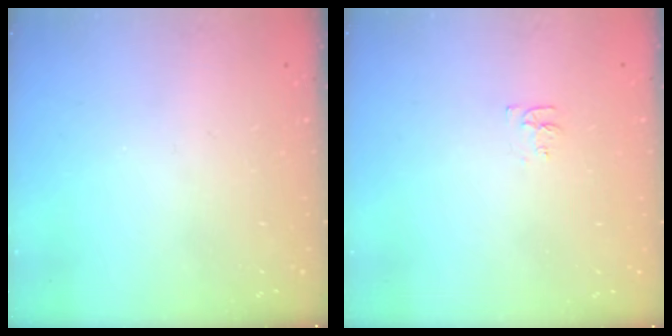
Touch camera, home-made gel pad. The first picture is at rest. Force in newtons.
{"total": 3.7, "press": 3.6, "slide": 0.6}